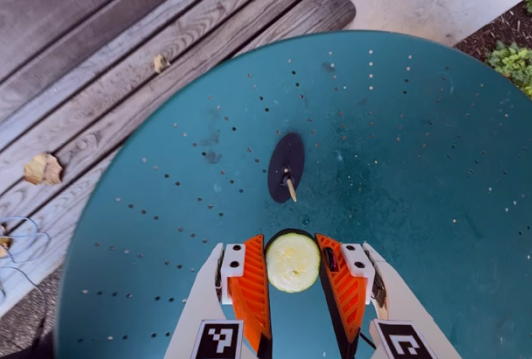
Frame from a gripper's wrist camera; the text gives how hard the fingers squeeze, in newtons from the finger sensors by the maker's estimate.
{"total": 11.3, "left": 11.6, "right": 10.9}